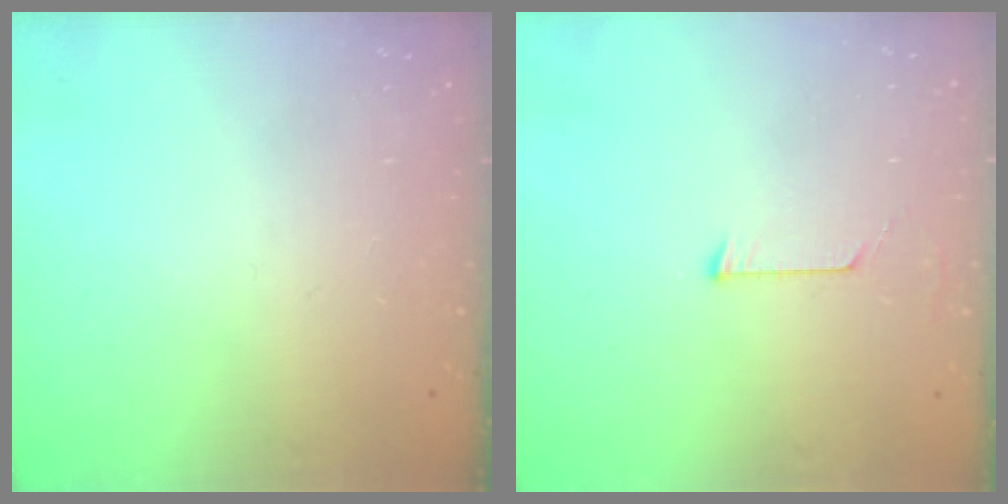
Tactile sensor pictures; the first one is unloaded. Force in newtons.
{"total": 3.9, "press": 3.9, "slide": 0.4}